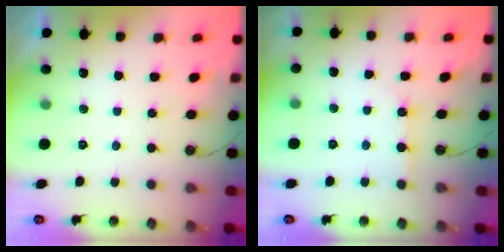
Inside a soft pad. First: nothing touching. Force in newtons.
{"total": 3.2, "press": 3.1, "slide": 0.4}